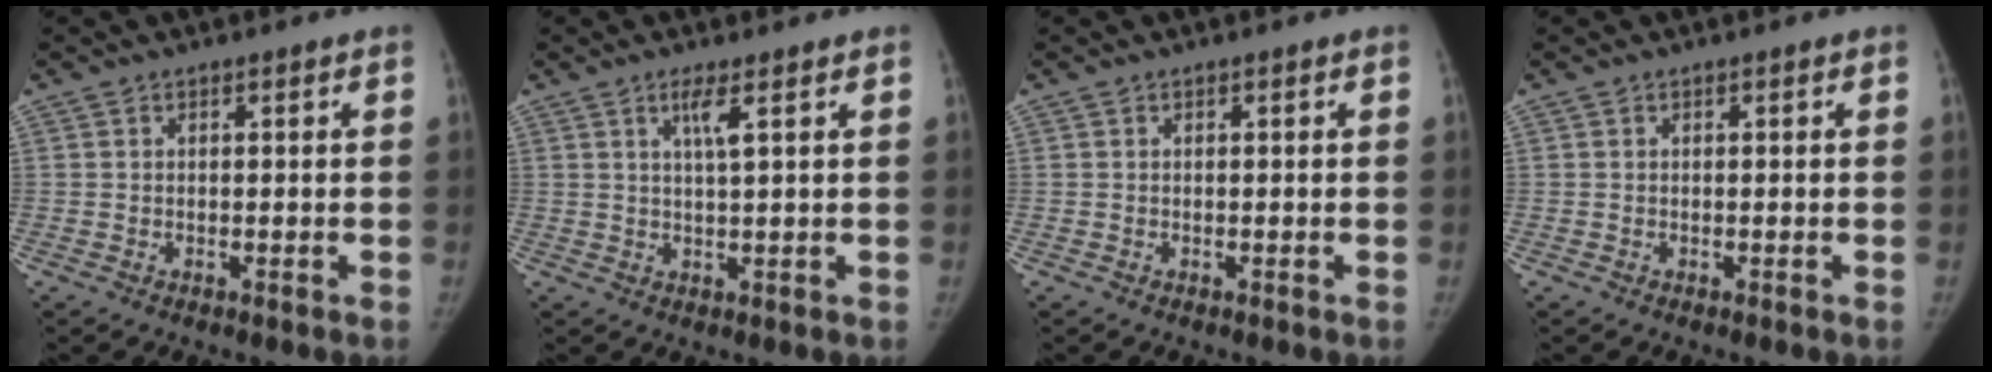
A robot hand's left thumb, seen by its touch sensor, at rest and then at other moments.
{"total": 3.1, "force": [1.6, 0.1, 2.7], "torque": [-0.057, -0.010, 0.031]}
{"total": 0.0}
{"total": 0.0}